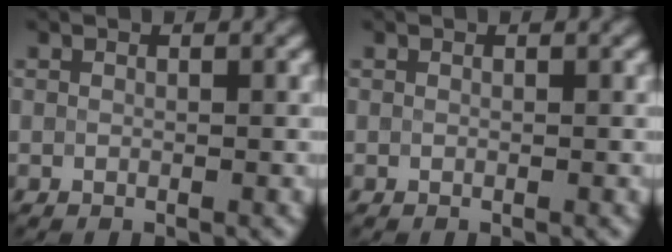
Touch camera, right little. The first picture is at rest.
{"total": 0.0}